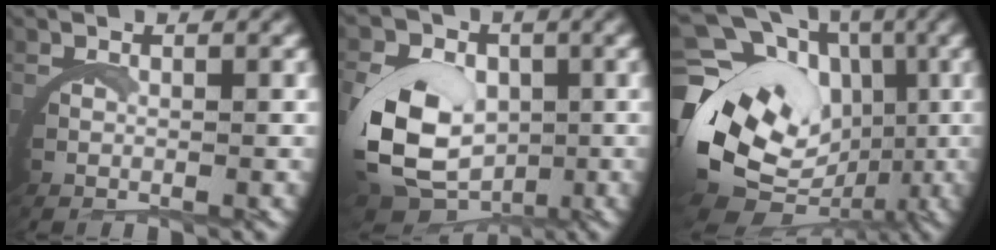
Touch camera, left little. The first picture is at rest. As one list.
[{"total": 9.0, "force": [-0.9, 6.9, 5.7], "torque": [-0.149, -0.039, -0.003]}, {"total": 16.3, "force": [-0.1, 12.8, 10.0], "torque": [-0.200, -0.037, 0.000]}]